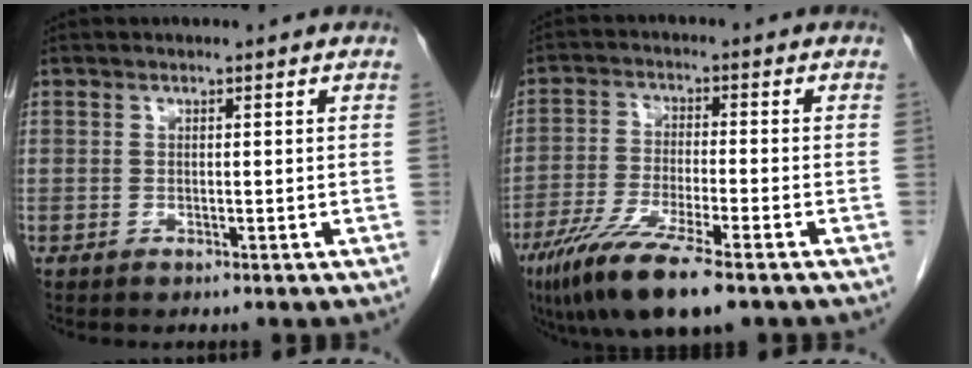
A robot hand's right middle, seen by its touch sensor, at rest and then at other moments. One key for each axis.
{"total": 11.8, "fx": -7.8, "fy": 1.5, "fz": 8.8, "tx": -0.162, "ty": -0.031, "tz": -0.131}